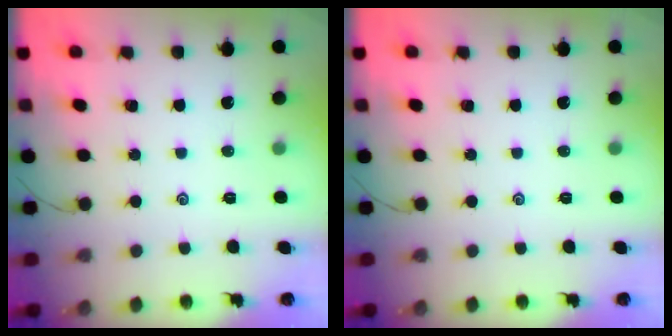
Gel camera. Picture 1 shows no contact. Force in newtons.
{"total": 0.0}